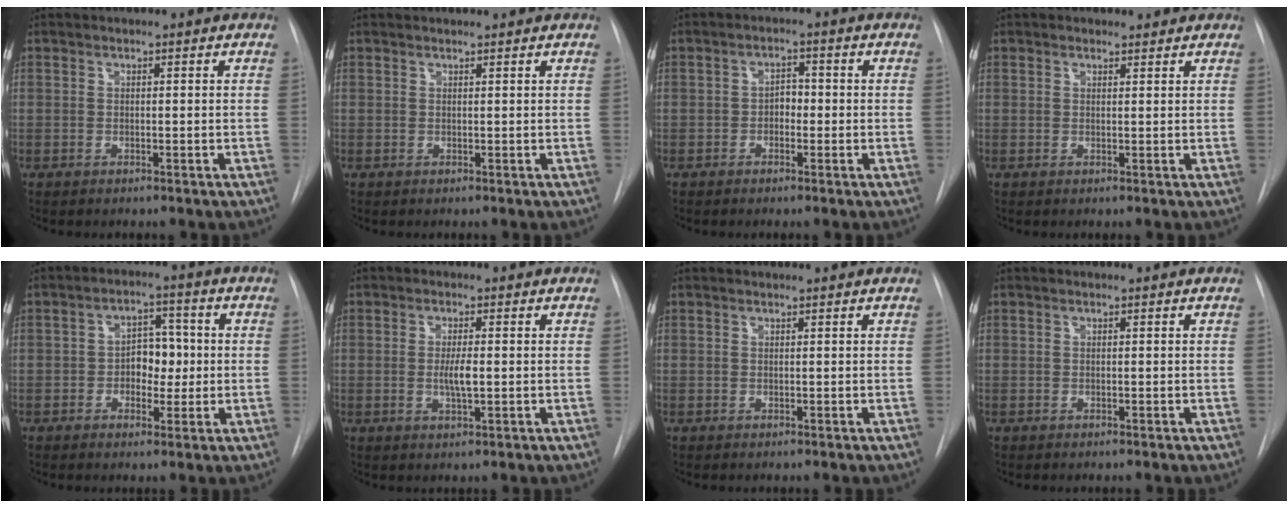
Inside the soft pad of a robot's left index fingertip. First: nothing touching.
{"total": 1.2, "force": [1.1, 0.1, 0.3], "torque": [-0.006, 0.008, 0.010]}
{"total": 2.5, "force": [-1.3, 1.6, 1.5], "torque": [-0.015, 0.003, -0.026]}
{"total": 0.9, "force": [0.6, 0.7, 0.1], "torque": [-0.002, 0.003, 0.003]}
{"total": 5.5, "force": [-1.1, 3.7, 3.9], "torque": [-0.053, 0.011, -0.020]}
{"total": 3.0, "force": [-0.9, 0.5, 2.9], "torque": [-0.054, -0.009, -0.016]}
{"total": 0.0}
{"total": 0.0}